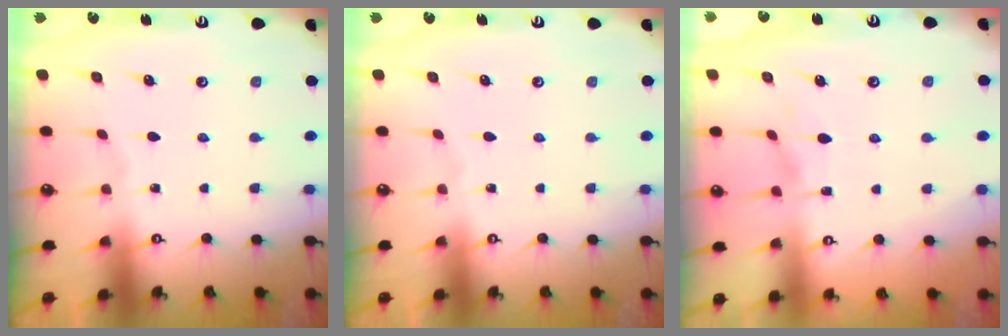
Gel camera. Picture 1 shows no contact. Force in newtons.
{"total": 0.0}
{"total": 1.1, "press": 0.6, "slide": 0.9}